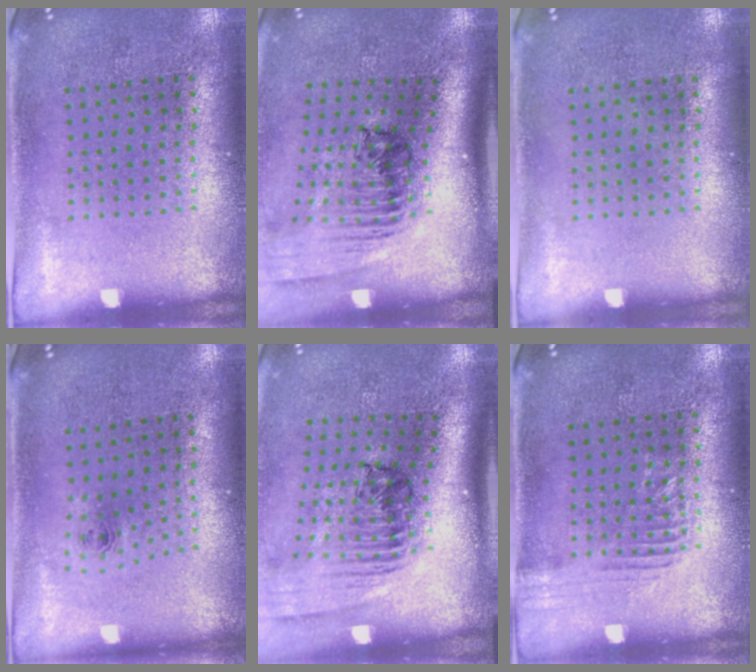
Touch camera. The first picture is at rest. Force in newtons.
{"total": 2.5, "press": 1.8, "slide": 1.7}
{"total": 0.0}
{"total": 0.8, "press": 0.3, "slide": 0.7}
{"total": 2.6, "press": 1.7, "slide": 1.9}
{"total": 1.3, "press": 1.3, "slide": 0.2}